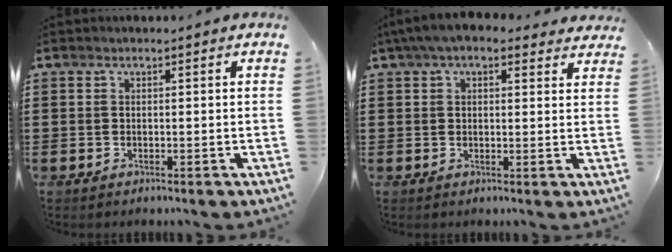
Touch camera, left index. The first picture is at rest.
{"total": 4.9, "force": [3.7, 1.7, 2.6], "torque": [-0.062, -0.001, 0.068]}